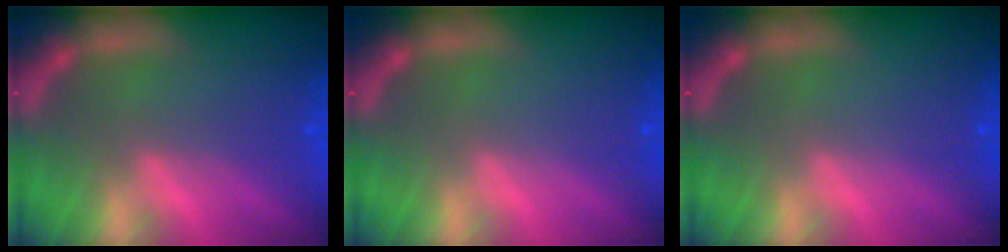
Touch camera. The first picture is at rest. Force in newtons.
{"total": 0.0}
{"total": 0.0}